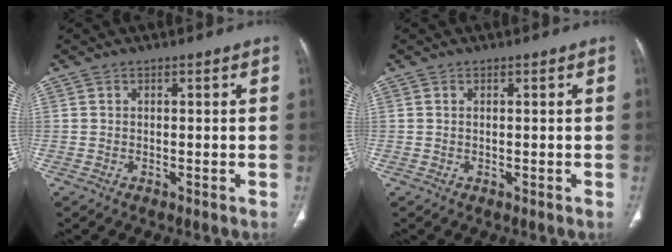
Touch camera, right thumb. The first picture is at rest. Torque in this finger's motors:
{"motor_torque": [-0.34, 0.00, -0.40, 0.22, 0.10]}